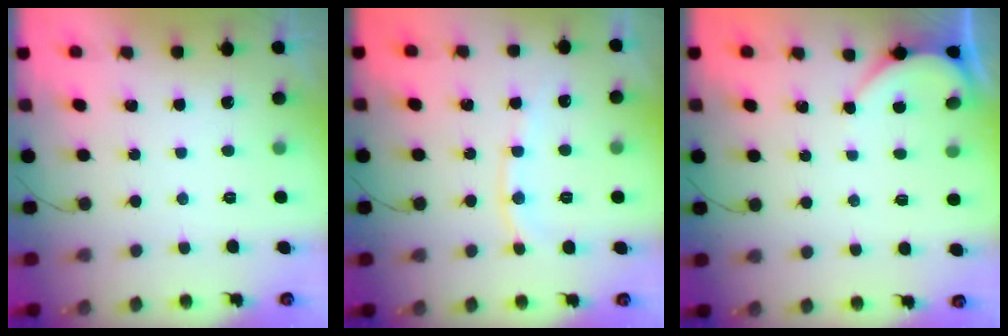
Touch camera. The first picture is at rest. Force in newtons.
{"total": 7.7, "press": 7.6, "slide": 1.1}
{"total": 2.7, "press": 2.7, "slide": 0.1}